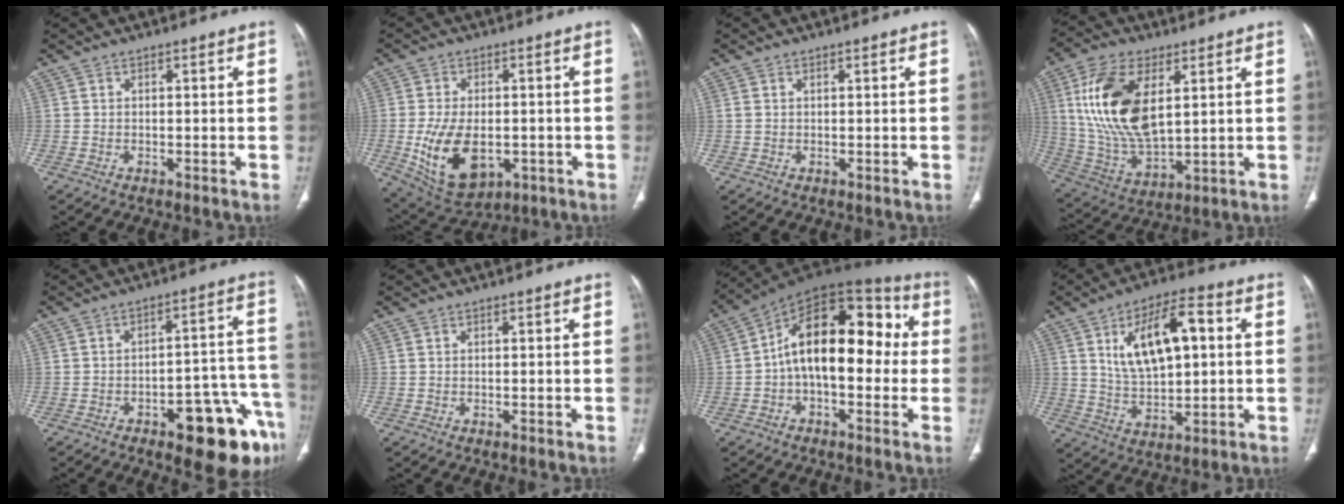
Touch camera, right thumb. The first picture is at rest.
{"total": 13.8, "force": [-3.0, 8.3, 10.5], "torque": [-0.174, -0.002, -0.029]}
{"total": 0.8, "force": [0.2, 0.5, 0.6], "torque": [-0.024, 0.010, 0.010]}
{"total": 18.8, "force": [5.3, 9.5, 15.3], "torque": [-0.296, -0.020, 0.108]}
{"total": 16.5, "force": [-8.8, 5.6, 12.8], "torque": [-0.095, 0.065, -0.106]}
{"total": 0.0}
{"total": 18.4, "force": [0.0, 10.2, 15.3], "torque": [-0.200, 0.054, -0.012]}
{"total": 14.9, "force": [3.8, 7.0, 12.6], "torque": [-0.195, 0.003, 0.069]}